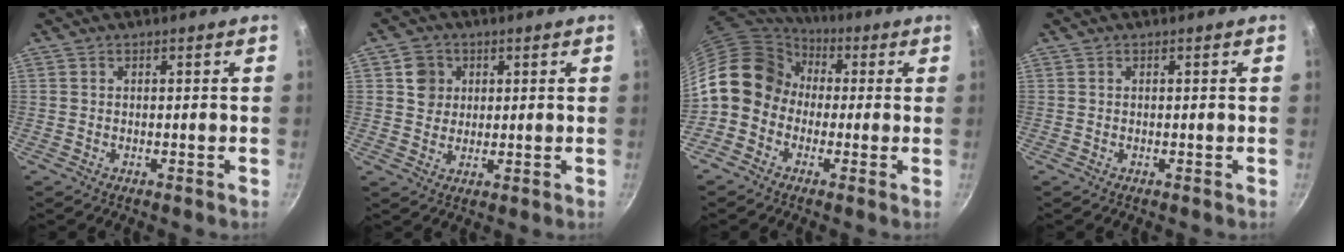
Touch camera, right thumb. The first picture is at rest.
{"total": 5.1, "force": [1.5, 4.6, 1.5], "torque": [0.007, 0.000, 0.023]}
{"total": 13.9, "force": [-0.2, 11.8, 7.4], "torque": [-0.098, 0.041, -0.026]}
{"total": 0.0}